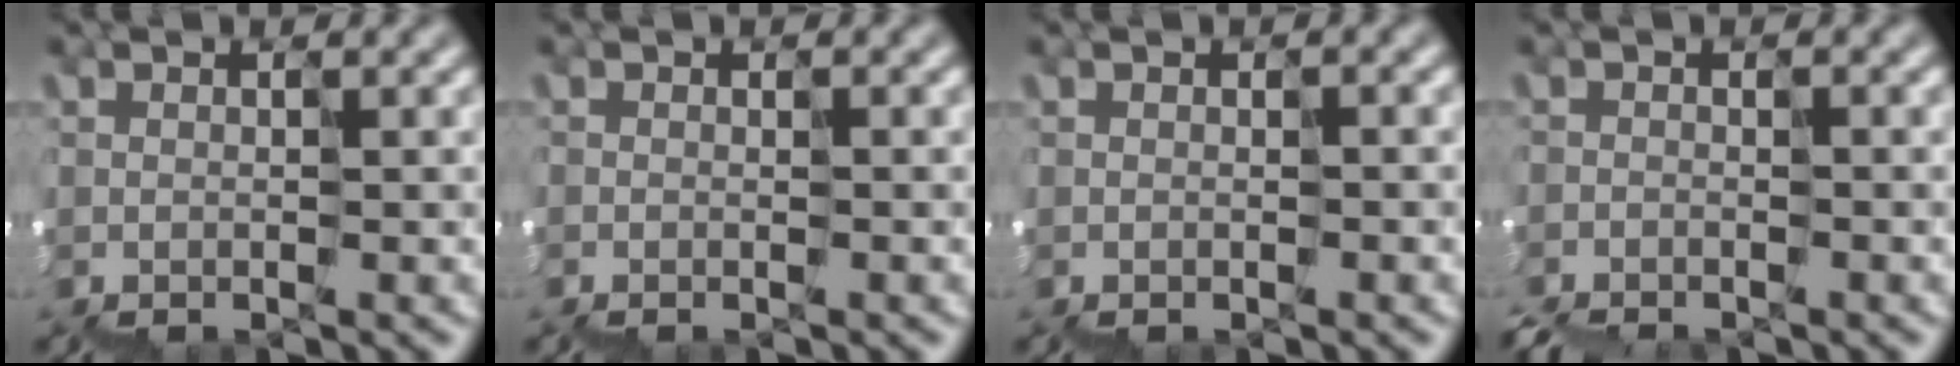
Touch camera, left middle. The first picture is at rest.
{"total": 0.5, "force": [-0.5, 0.0, -0.2], "torque": [0.005, -0.009, -0.006]}
{"total": 0.8, "force": [-0.5, 0.3, 0.6], "torque": [-0.004, 0.003, 0.002]}
{"total": 2.8, "force": [-2.7, 0.2, 0.3], "torque": [-0.006, -0.015, -0.034]}